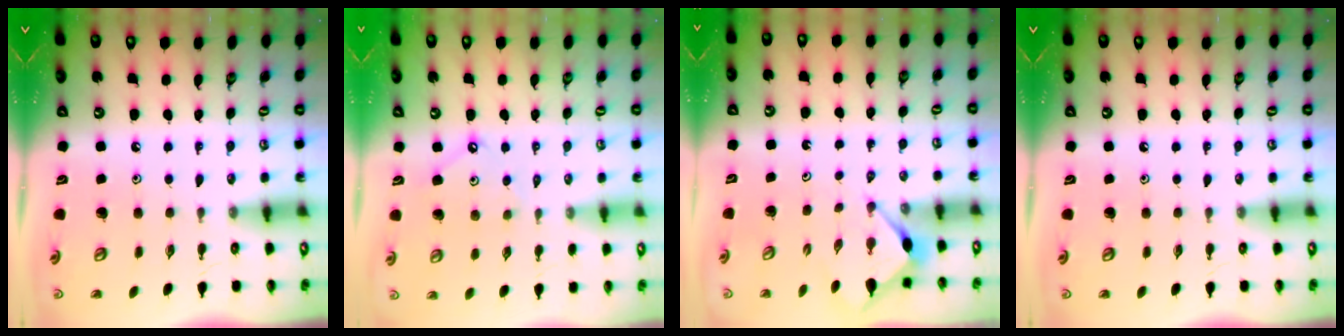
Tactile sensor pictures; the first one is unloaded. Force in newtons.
{"total": 4.1, "press": 4.1, "slide": 0.5}
{"total": 2.9, "press": 2.9, "slide": 0.1}
{"total": 0.0}